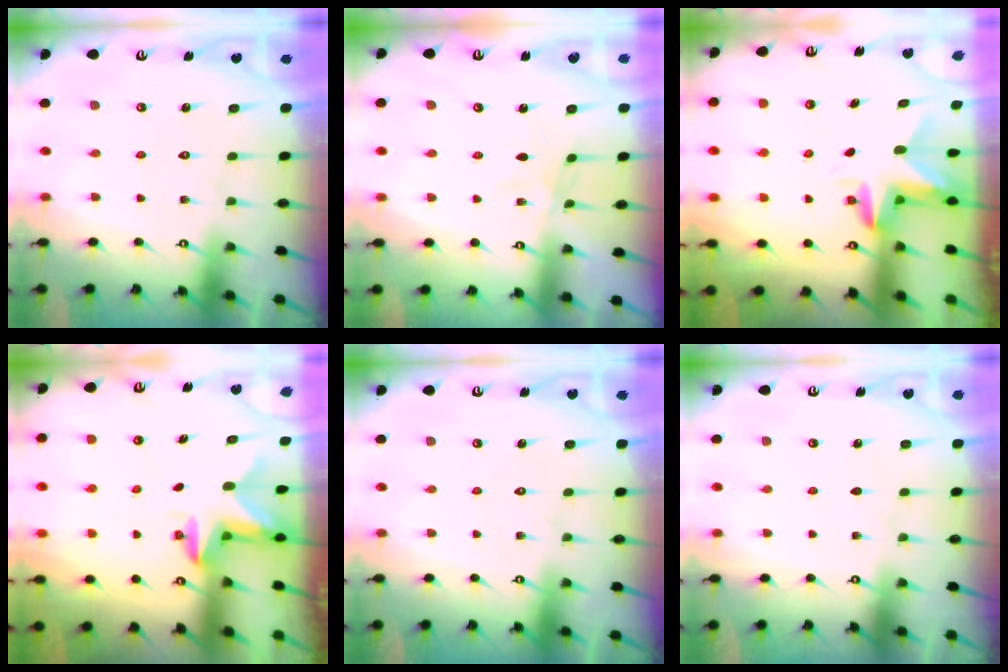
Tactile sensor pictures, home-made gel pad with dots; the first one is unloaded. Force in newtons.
{"total": 2.7, "press": 2.6, "slide": 0.3}
{"total": 3.5, "press": 3.5, "slide": 0.3}
{"total": 2.5, "press": 2.5, "slide": 0.5}
{"total": 0.0}
{"total": 0.0}